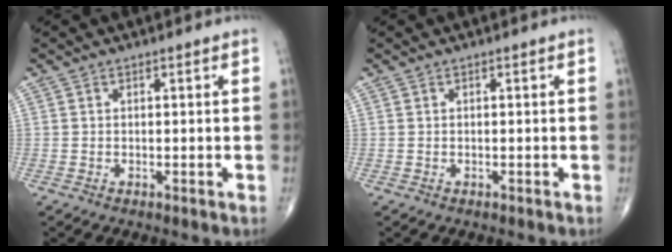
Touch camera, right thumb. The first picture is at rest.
{"total": 0.0}